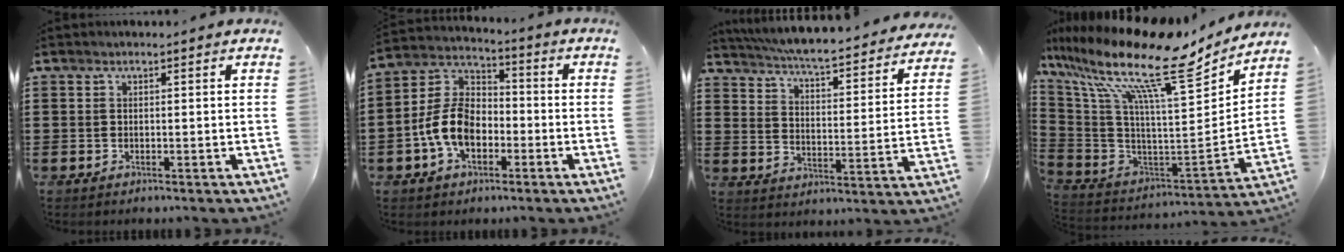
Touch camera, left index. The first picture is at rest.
{"total": 9.3, "force": [-3.1, 5.9, 6.4], "torque": [-0.172, 0.002, -0.069]}
{"total": 5.5, "force": [5.1, -0.4, 2.0], "torque": [-0.063, -0.047, 0.082]}
{"total": 16.9, "force": [11.5, 3.3, 12.0], "torque": [-0.239, -0.079, 0.172]}